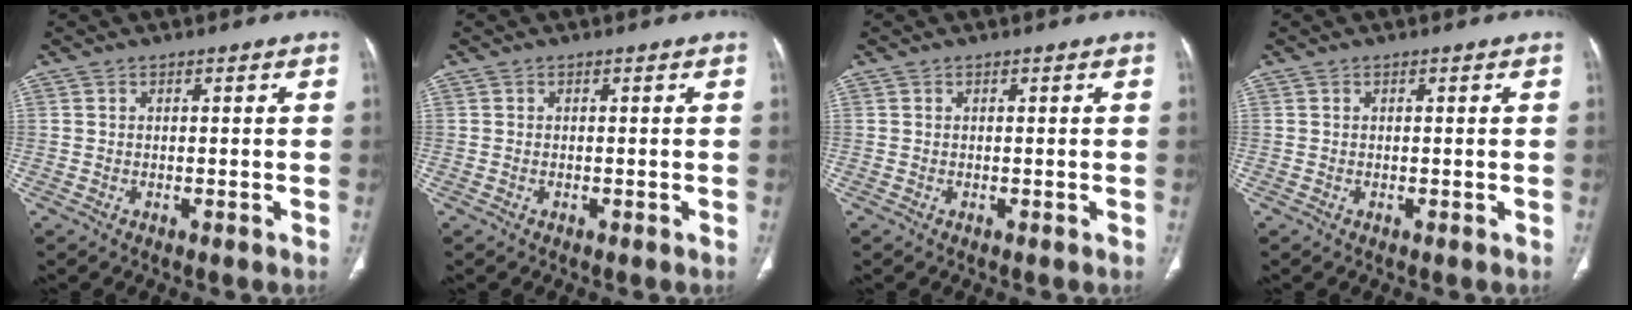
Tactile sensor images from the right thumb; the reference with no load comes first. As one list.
[{"total": 0.0}, {"total": 0.0}, {"total": 0.0}]